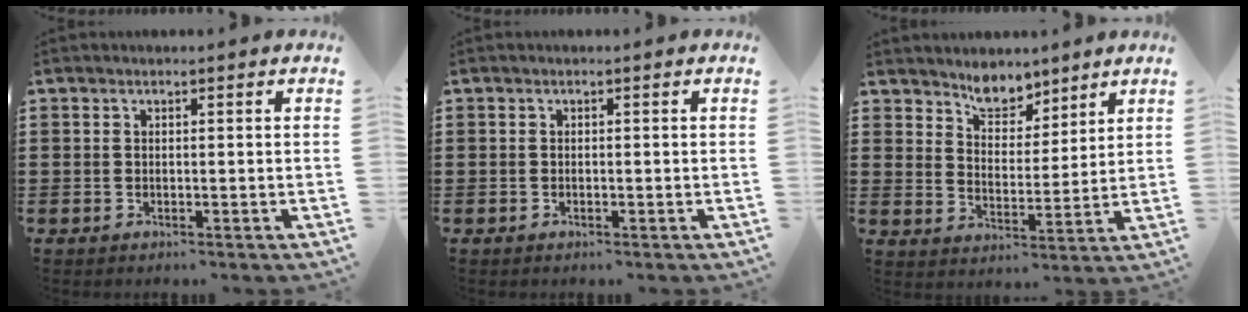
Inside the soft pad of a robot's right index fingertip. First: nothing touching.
{"total": 0.0}
{"total": 5.8, "force": [5.0, 2.6, 1.2], "torque": [-0.038, -0.013, 0.092]}